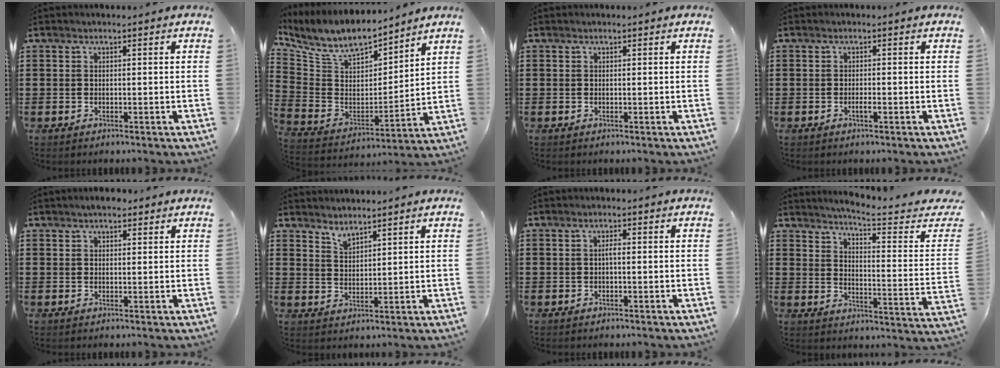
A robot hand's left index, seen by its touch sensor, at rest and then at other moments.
{"total": 8.5, "force": [7.3, 3.1, 3.1], "torque": [-0.100, -0.046, 0.128]}
{"total": 0.0}
{"total": 1.1, "force": [-0.4, 0.1, 1.0], "torque": [-0.018, -0.004, -0.006]}
{"total": 2.0, "force": [1.5, 0.9, 0.8], "torque": [-0.020, 0.007, 0.028]}
{"total": 2.4, "force": [2.4, 0.4, 0.4], "torque": [-0.014, -0.002, 0.045]}
{"total": 1.1, "force": [-0.2, 0.4, 1.1], "torque": [-0.021, 0.002, -0.004]}
{"total": 5.0, "force": [4.3, -0.9, 2.4], "torque": [-0.053, -0.038, 0.062]}